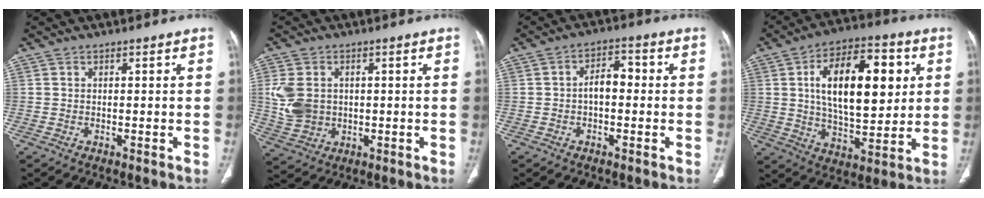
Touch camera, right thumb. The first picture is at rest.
{"total": 8.4, "force": [0.9, 6.5, 5.2], "torque": [-0.099, -0.001, 0.027]}
{"total": 4.9, "force": [-0.5, 3.0, 3.9], "torque": [-0.051, 0.023, -0.015]}
{"total": 20.9, "force": [4.6, 10.4, 17.6], "torque": [-0.246, -0.004, 0.072]}